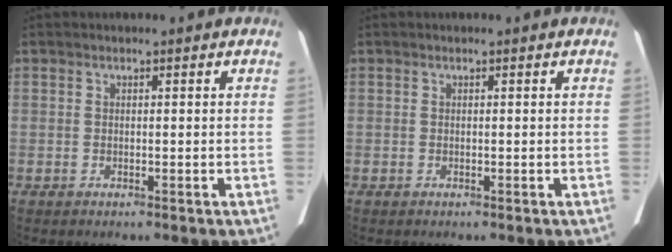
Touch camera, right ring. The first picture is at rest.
{"total": 0.0}